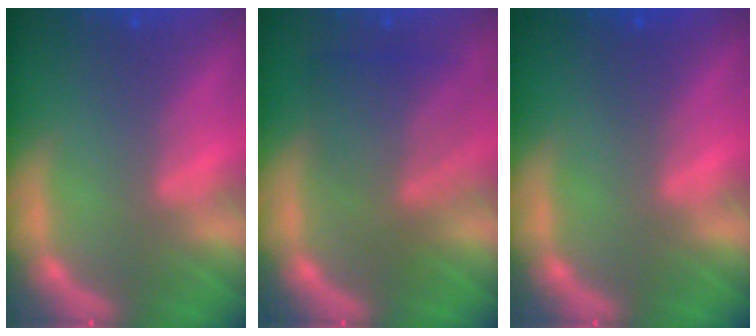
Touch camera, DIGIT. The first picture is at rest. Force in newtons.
{"total": 6.5}
{"total": 0.9}